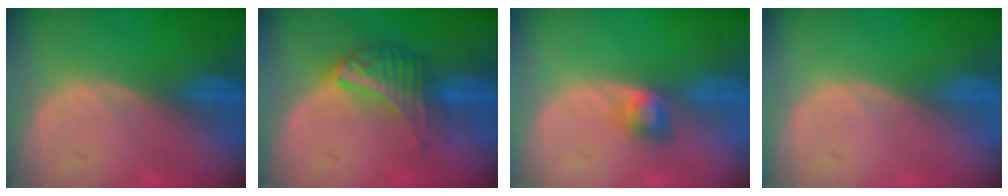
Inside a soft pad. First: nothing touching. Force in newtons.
{"total": 7.5, "press": 6.6, "slide": 3.6}
{"total": 2.7, "press": 2.7, "slide": 0.1}
{"total": 0.0}